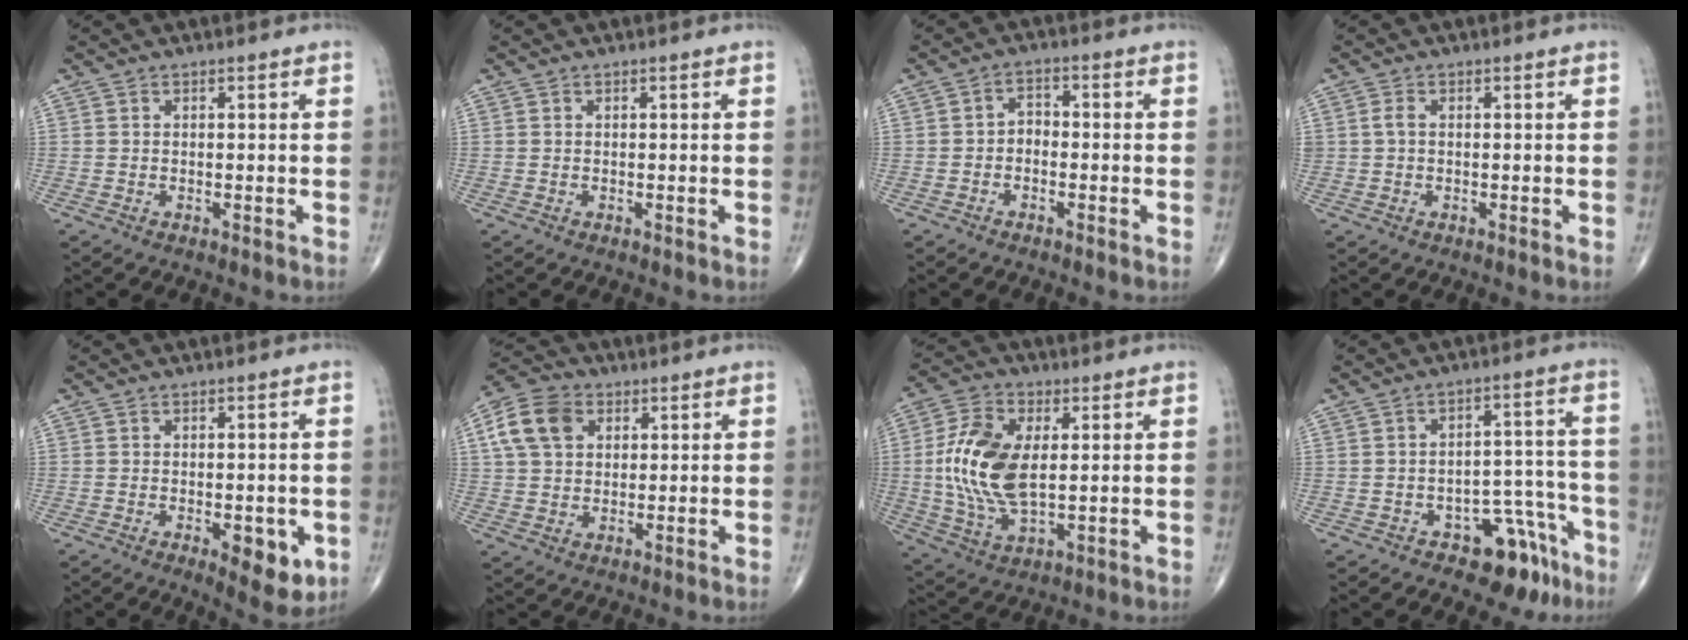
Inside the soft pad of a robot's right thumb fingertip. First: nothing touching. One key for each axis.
{"total": 0.0}
{"total": 2.8, "fx": -0.9, "fy": 2.0, "fz": 1.7, "tx": -0.016, "ty": 0.021, "tz": -0.028}
{"total": 1.6, "fx": 0.1, "fy": 1.0, "fz": 1.2, "tx": -0.024, "ty": 0.002, "tz": 0.001}
{"total": 7.6, "fx": -2.3, "fy": 3.4, "fz": 6.4, "tx": -0.068, "ty": -0.008, "tz": -0.023}
{"total": 9.8, "fx": 3.2, "fy": 7.1, "fz": 5.9, "tx": -0.102, "ty": 0.008, "tz": 0.053}
{"total": 14.9, "fx": 1.2, "fy": 7.9, "fz": 12.5, "tx": -0.255, "ty": -0.002, "tz": 0.026}
{"total": 10.4, "fx": -6.5, "fy": 5.7, "fz": 5.7, "tx": -0.028, "ty": 0.067, "tz": -0.085}